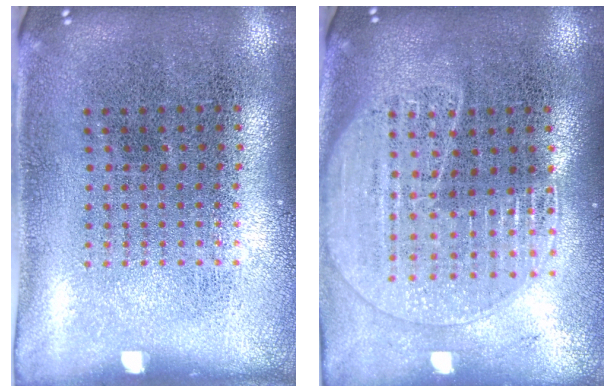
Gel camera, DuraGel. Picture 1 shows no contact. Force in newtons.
{"total": 1.9, "press": 1.7, "slide": 0.8}